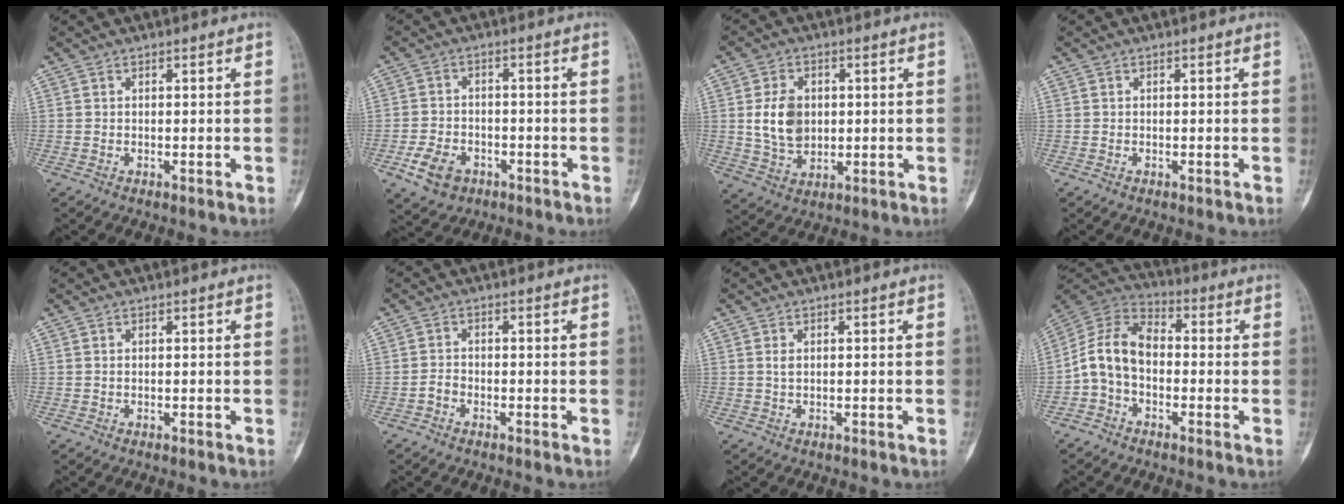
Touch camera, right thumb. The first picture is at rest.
{"total": 6.8, "force": [-3.3, 4.9, 3.5], "torque": [-0.056, 0.019, -0.052]}
{"total": 8.9, "force": [0.9, 6.6, 5.9], "torque": [-0.083, -0.006, 0.022]}
{"total": 0.0}
{"total": 0.0}
{"total": 1.6, "force": [-1.0, 1.1, 0.7], "torque": [-0.006, 0.010, -0.024]}
{"total": 0.9, "force": [0.1, 0.6, 0.7], "torque": [-0.008, 0.001, 0.001]}
{"total": 10.6, "force": [-1.9, 7.4, 7.3], "torque": [-0.128, 0.040, -0.050]}